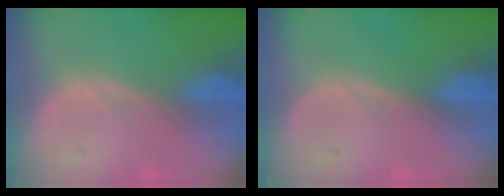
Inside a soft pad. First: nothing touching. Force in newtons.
{"total": 0.0}